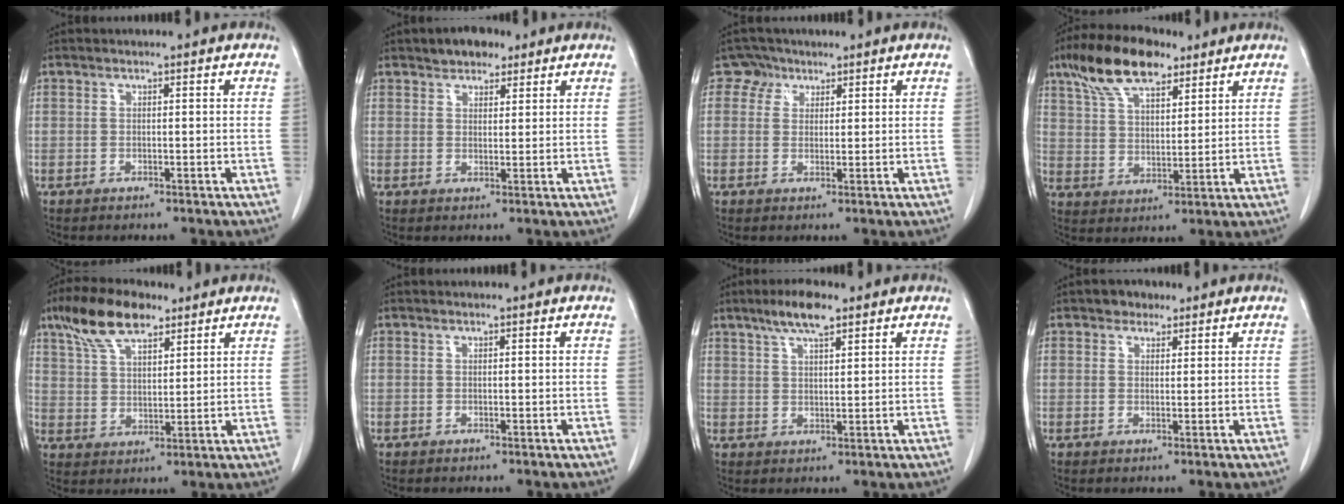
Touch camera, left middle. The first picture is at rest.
{"total": 4.5, "force": [3.3, 2.2, 2.0], "torque": [-0.032, 0.010, 0.057]}
{"total": 2.7, "force": [1.7, 2.0, -0.2], "torque": [0.007, 0.002, 0.025]}
{"total": 12.4, "force": [8.6, 4.7, 7.5], "torque": [-0.143, 0.023, 0.158]}
{"total": 10.1, "force": [7.0, 3.9, 6.1], "torque": [-0.124, 0.021, 0.135]}
{"total": 0.0}
{"total": 6.1, "force": [4.3, 1.2, 4.2], "torque": [-0.085, 0.007, 0.076]}
{"total": 2.6, "force": [1.8, 1.7, 0.7], "torque": [-0.012, 0.006, 0.026]}